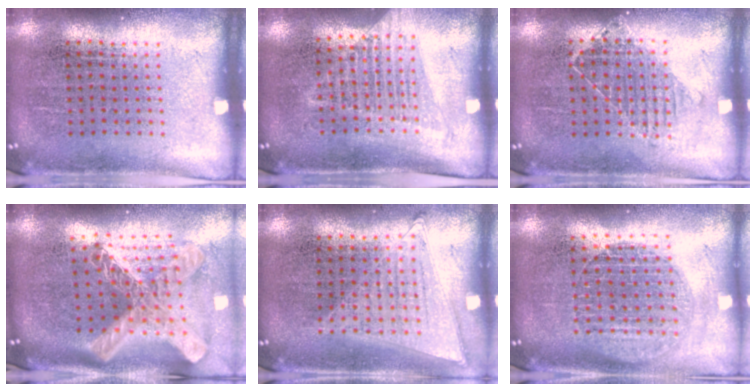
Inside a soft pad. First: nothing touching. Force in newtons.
{"total": 1.5, "press": 1.4, "slide": 0.5}
{"total": 1.1, "press": 0.9, "slide": 0.6}
{"total": 3.0, "press": 2.1, "slide": 2.1}
{"total": 1.1, "press": 1.0, "slide": 0.3}
{"total": 1.6, "press": 1.4, "slide": 0.8}